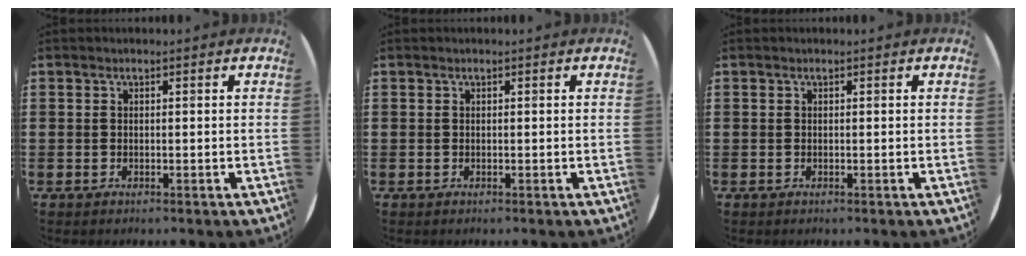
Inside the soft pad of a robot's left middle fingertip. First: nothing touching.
{"total": 0.0}
{"total": 0.0}